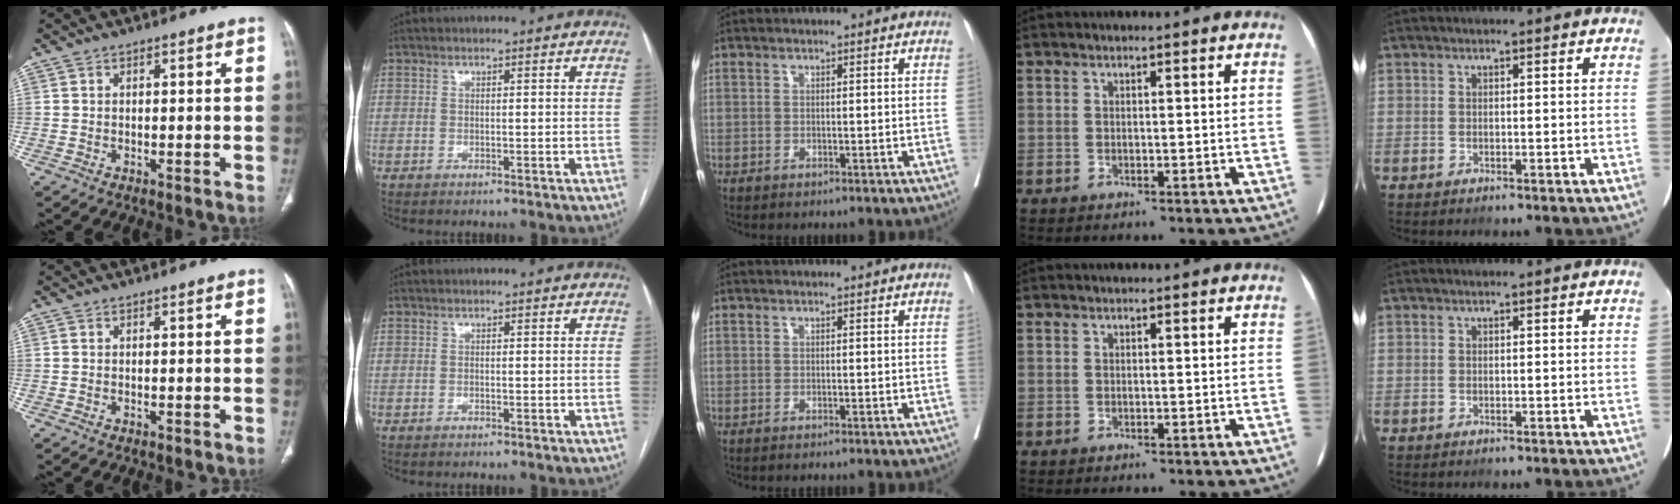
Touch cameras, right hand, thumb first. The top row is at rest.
{"middle": {"total": 1.4, "force": [-1.2, -0.1, 0.7], "torque": [-0.007, 0.000, -0.014]}}